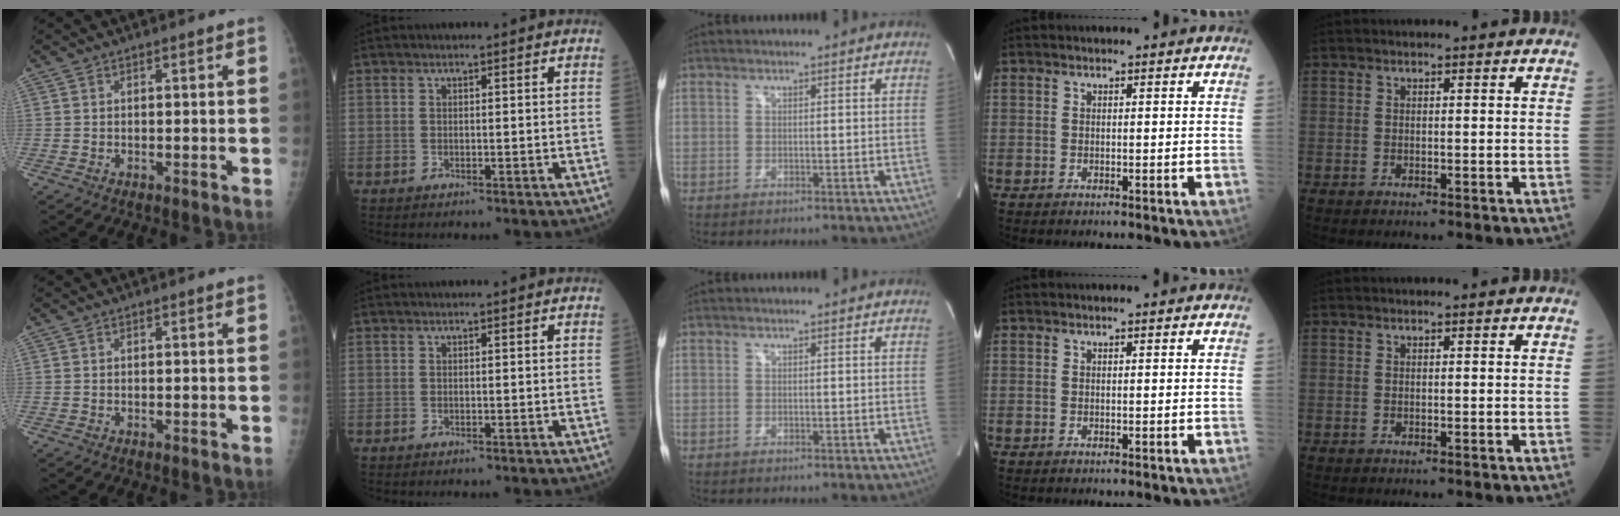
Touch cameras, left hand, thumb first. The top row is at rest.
{}